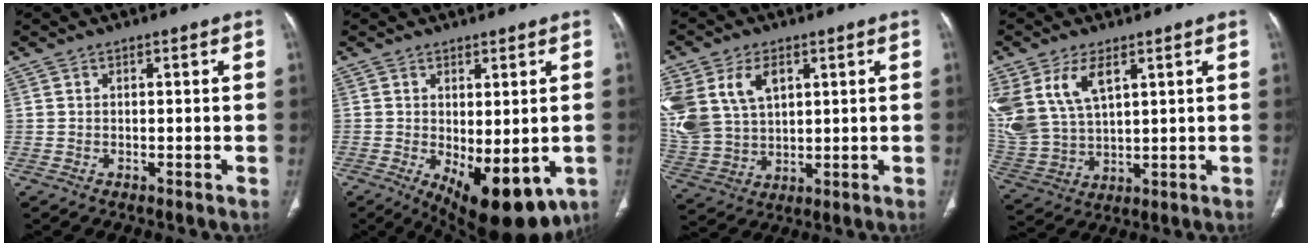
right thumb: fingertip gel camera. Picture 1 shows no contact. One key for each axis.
{"total": 13.5, "fx": -4.5, "fy": 6.0, "fz": 11.2, "tx": -0.149, "ty": -0.015, "tz": -0.046}
{"total": 17.5, "fx": 6.2, "fy": 12.0, "fz": 11.2, "tx": -0.257, "ty": 0.000, "tz": 0.133}
{"total": 13.9, "fx": 6.2, "fy": 7.7, "fz": 9.8, "tx": -0.209, "ty": -0.014, "tz": 0.139}